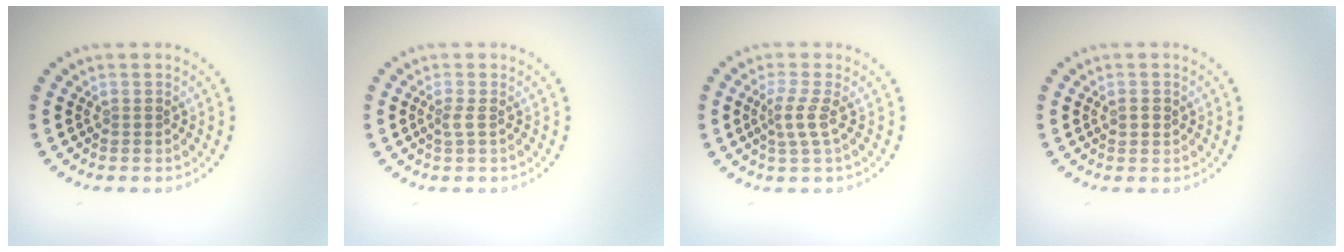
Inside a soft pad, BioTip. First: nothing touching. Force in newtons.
{"total": 0.9, "press": 0.6, "slide": 0.6}
{"total": 2.1, "press": 1.4, "slide": 1.5}
{"total": 1.1, "press": 1.0, "slide": 0.5}